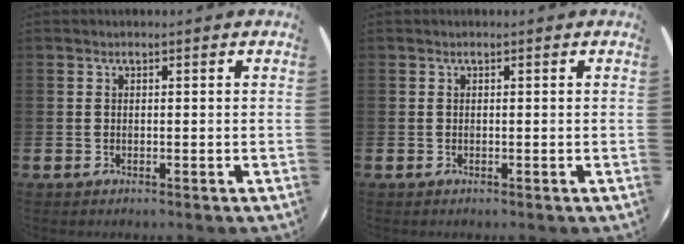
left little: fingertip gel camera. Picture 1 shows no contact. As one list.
[{"total": 0.0}]